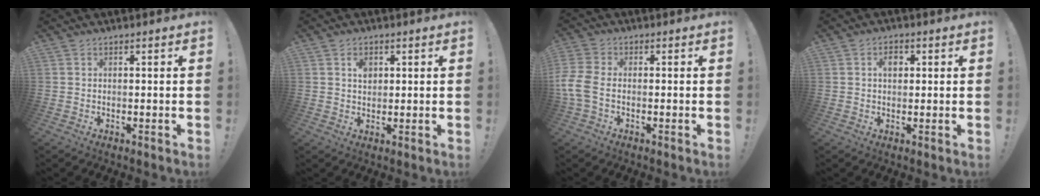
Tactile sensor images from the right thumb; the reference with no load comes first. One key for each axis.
{"total": 3.1, "fx": 1.1, "fy": 2.4, "fz": 1.6, "tx": -0.014, "ty": -0.003, "tz": 0.016}
{"total": 6.6, "fx": -1.1, "fy": 4.2, "fz": 5.0, "tx": -0.121, "ty": -0.009, "tz": -0.018}
{"total": 3.1, "fx": 0.8, "fy": 1.9, "fz": 2.3, "tx": -0.025, "ty": -0.001, "tz": 0.008}